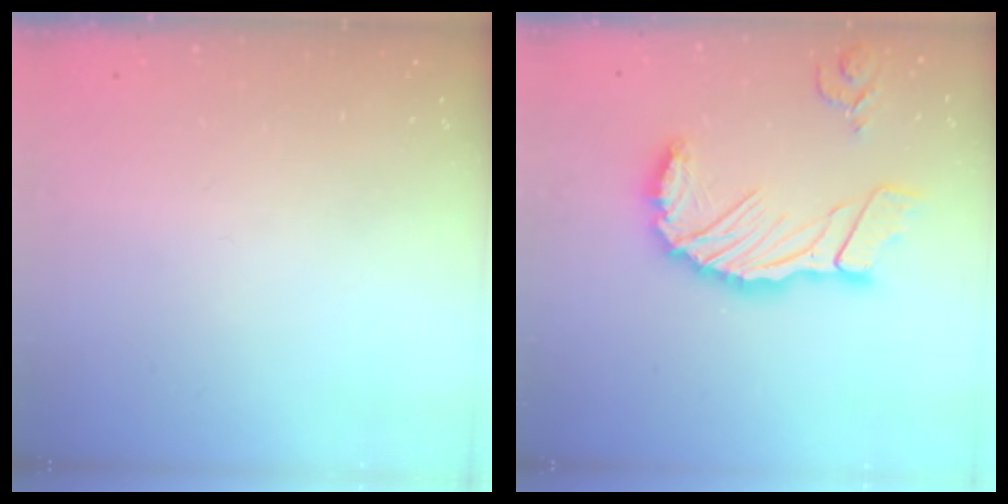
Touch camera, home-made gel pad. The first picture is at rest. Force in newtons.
{"total": 17.6, "press": 17.4, "slide": 2.2}